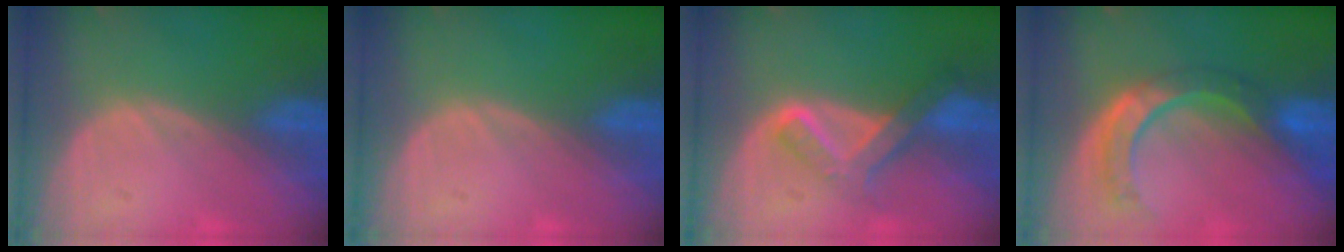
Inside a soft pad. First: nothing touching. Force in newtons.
{"total": 0.0}
{"total": 6.7, "press": 5.7, "slide": 3.5}
{"total": 8.6, "press": 7.3, "slide": 4.7}